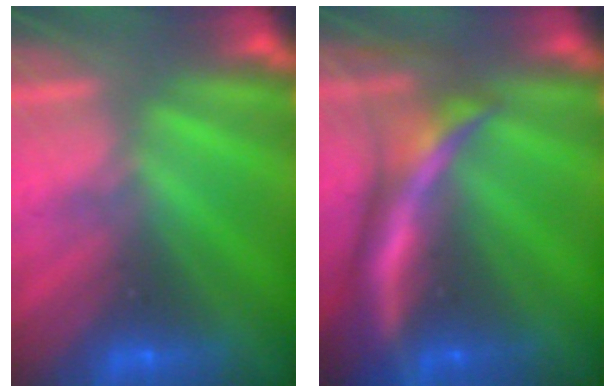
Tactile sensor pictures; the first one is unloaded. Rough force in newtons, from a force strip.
{"total": 6.9}